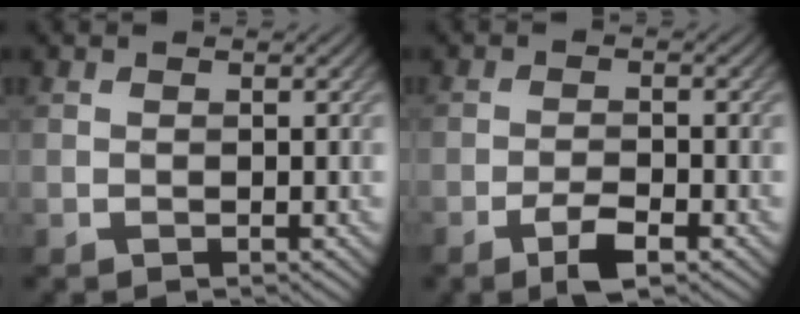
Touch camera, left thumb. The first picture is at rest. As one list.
[{"total": 3.3, "force": [-2.0, 0.8, 2.5], "torque": [-0.052, 0.002, -0.041]}]